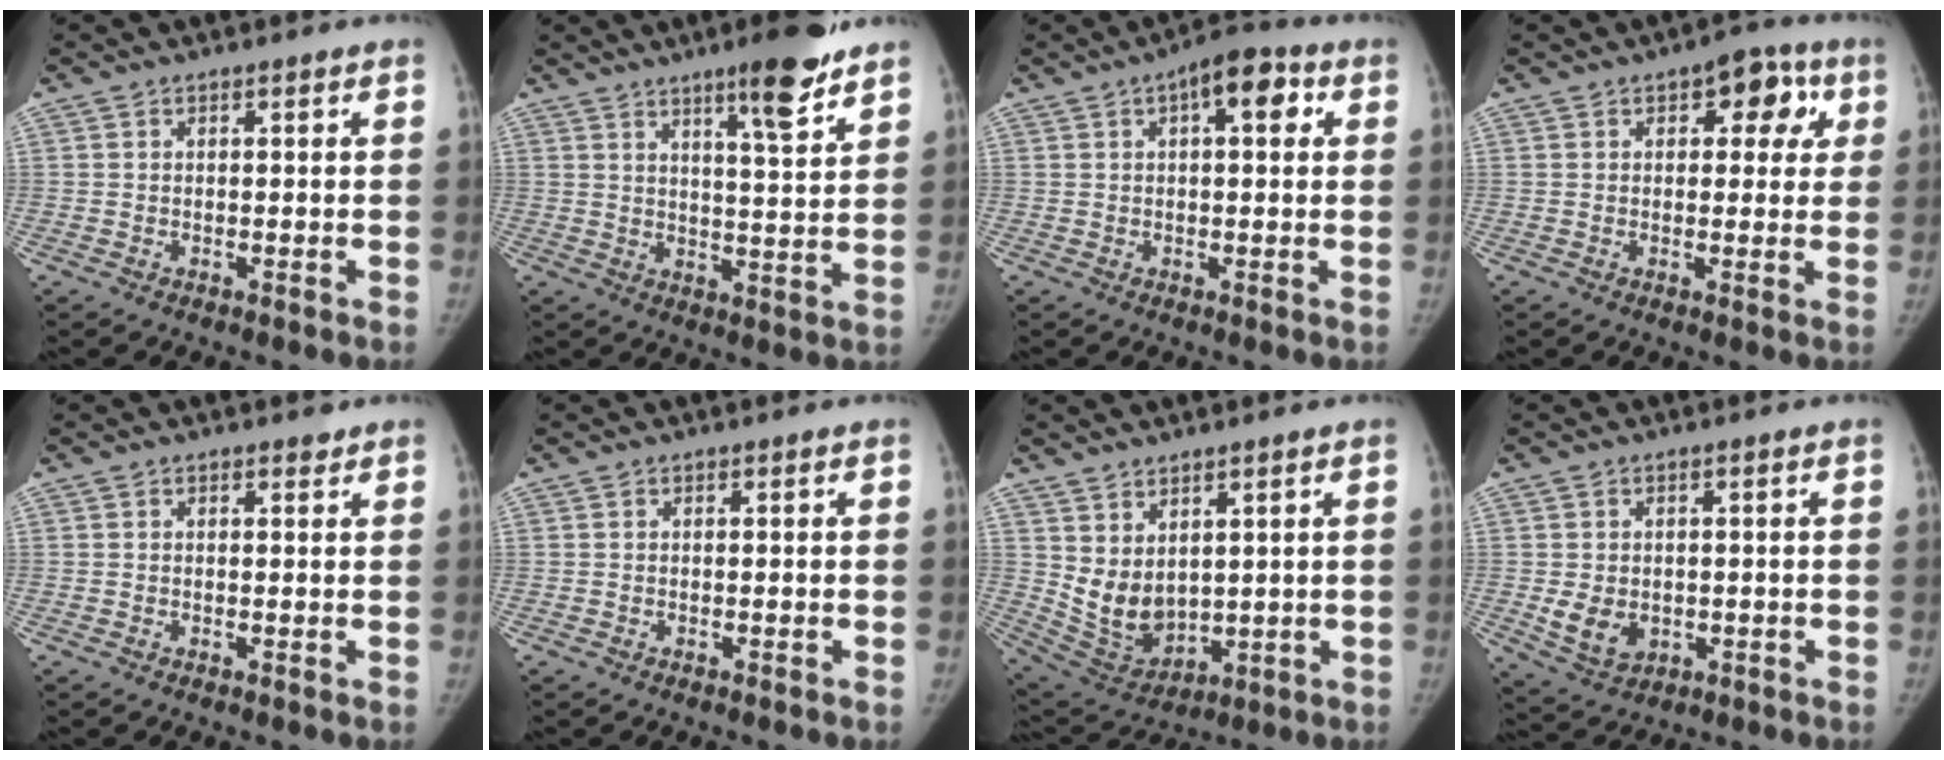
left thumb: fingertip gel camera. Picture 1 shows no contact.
{"total": 10.4, "force": [7.0, 1.5, 7.6], "torque": [-0.100, -0.043, 0.103]}
{"total": 7.9, "force": [2.8, 3.4, 6.6], "torque": [-0.076, 0.014, 0.030]}
{"total": 8.7, "force": [3.3, 4.8, 6.4], "torque": [-0.035, 0.004, 0.031]}
{"total": 0.9, "force": [0.7, 0.5, 0.2], "torque": [0.001, -0.005, 0.007]}
{"total": 0.0}
{"total": 9.3, "force": [3.2, 5.9, 6.5], "torque": [-0.094, -0.028, 0.087]}
{"total": 6.0, "force": [-0.7, 4.7, 3.6], "torque": [-0.051, -0.006, 0.004]}